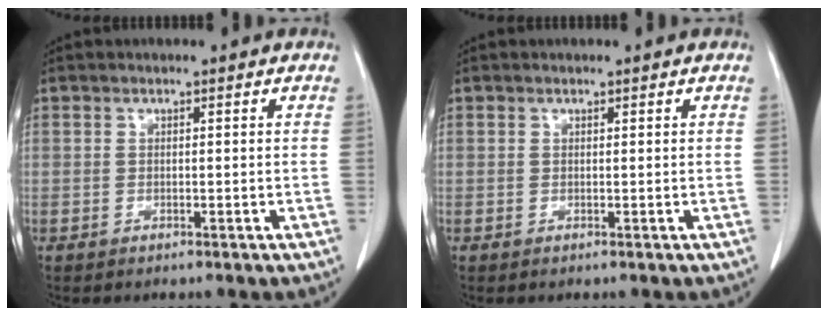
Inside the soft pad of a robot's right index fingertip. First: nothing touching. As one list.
[{"total": 0.0}]